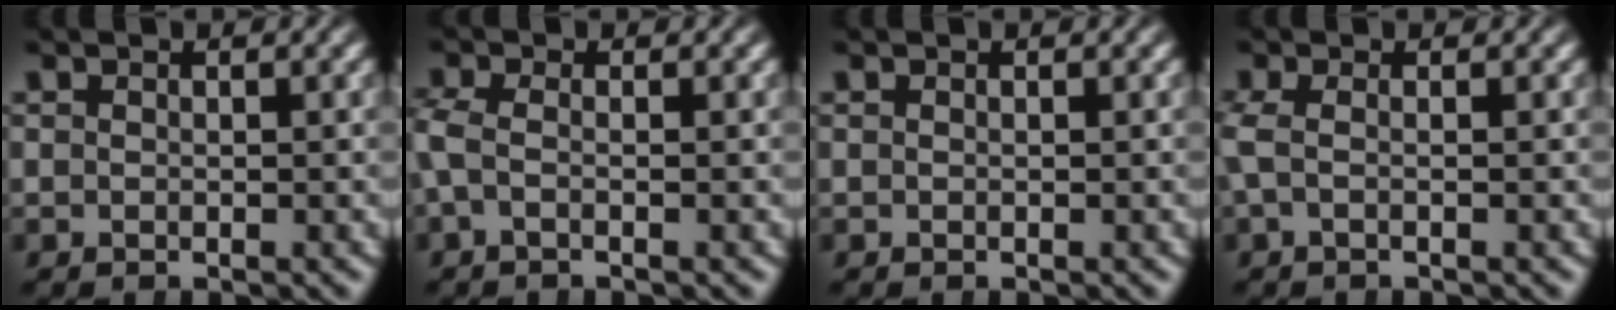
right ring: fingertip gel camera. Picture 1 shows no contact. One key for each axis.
{"total": 2.0, "fx": -0.2, "fy": 1.1, "fz": 1.7, "tx": -0.044, "ty": -0.002, "tz": -0.004}
{"total": 0.0}
{"total": 1.3, "fx": -0.1, "fy": 0.2, "fz": 1.3, "tx": -0.034, "ty": -0.003, "tz": 0.002}